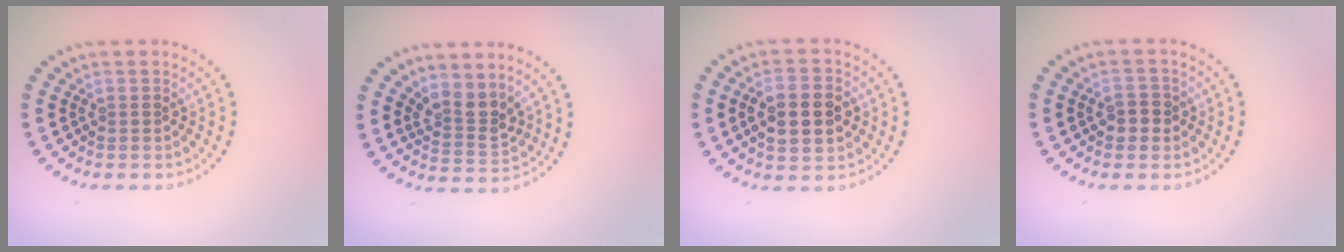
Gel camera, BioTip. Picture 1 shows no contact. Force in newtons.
{"total": 2.9, "press": 2.2, "slide": 1.9}
{"total": 5.2, "press": 5.2, "slide": 0.2}
{"total": 1.9, "press": 1.8, "slide": 0.3}